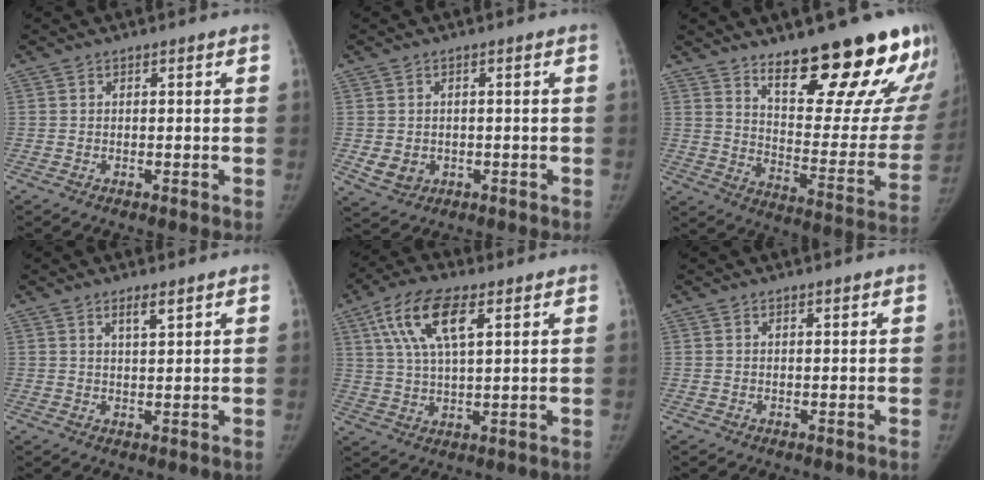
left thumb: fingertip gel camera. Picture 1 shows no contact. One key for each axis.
{"total": 4.2, "fx": -0.8, "fy": 3.6, "fz": 1.9, "tx": -0.023, "ty": -0.001, "tz": -0.002}
{"total": 25.3, "fx": 17.3, "fy": 7.2, "fz": 17.1, "tx": -0.187, "ty": -0.115, "tz": 0.248}
{"total": 2.8, "fx": 1.9, "fy": 0.7, "fz": 1.9, "tx": -0.029, "ty": -0.014, "tz": 0.034}
{"total": 12.2, "fx": 5.3, "fy": 5.1, "fz": 9.8, "tx": -0.185, "ty": -0.002, "tz": 0.098}
{"total": 0.6, "fx": 0.5, "fy": 0.2, "fz": 0.3, "tx": -0.006, "ty": -0.003, "tz": 0.008}